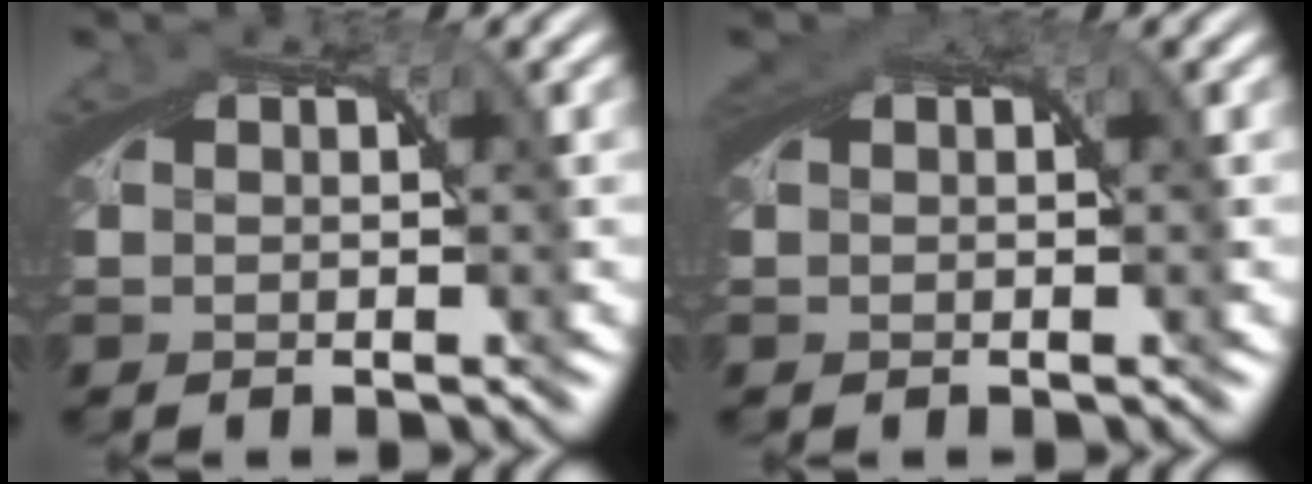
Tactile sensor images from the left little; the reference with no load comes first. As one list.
[{"total": 1.7, "force": [0.9, 0.9, 1.1], "torque": [-0.016, 0.008, 0.011]}]